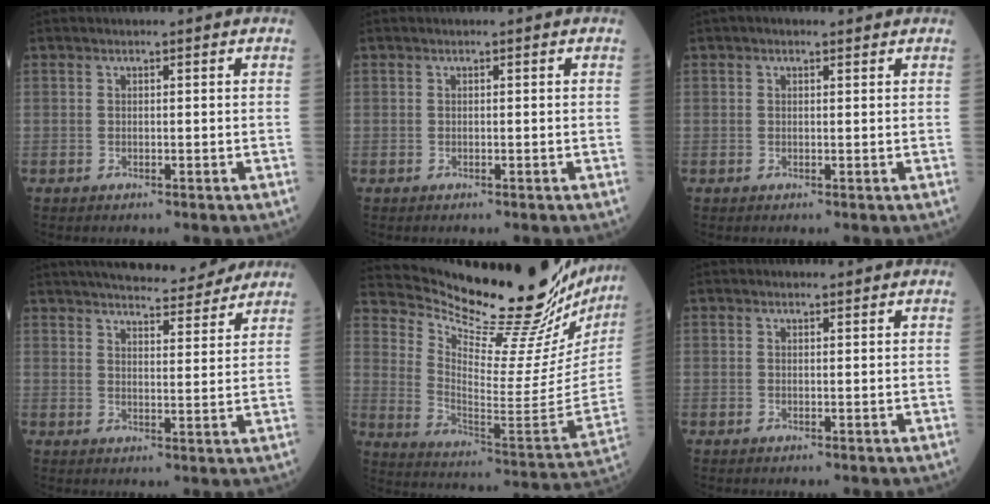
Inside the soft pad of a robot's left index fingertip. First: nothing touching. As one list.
[{"total": 0.0}, {"total": 1.5, "force": [1.0, 0.7, 0.8], "torque": [-0.020, 0.015, 0.014]}, {"total": 16.2, "force": [14.6, 2.8, 6.4], "torque": [-0.090, 0.012, 0.197]}, {"total": 29.0, "force": [26.3, 2.6, 11.9], "torque": [-0.200, -0.125, 0.357]}, {"total": 0.6, "force": [0.6, 0.2, 0.0], "torque": [-0.010, -0.004, 0.007]}]